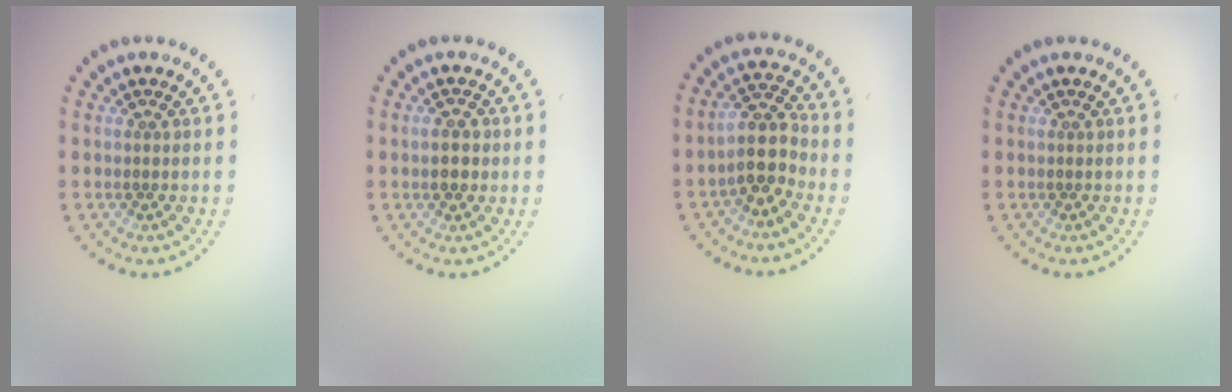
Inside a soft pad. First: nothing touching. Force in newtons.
{"total": 1.7, "press": 1.7, "slide": 0.2}
{"total": 3.5, "press": 2.9, "slide": 1.9}
{"total": 0.0}